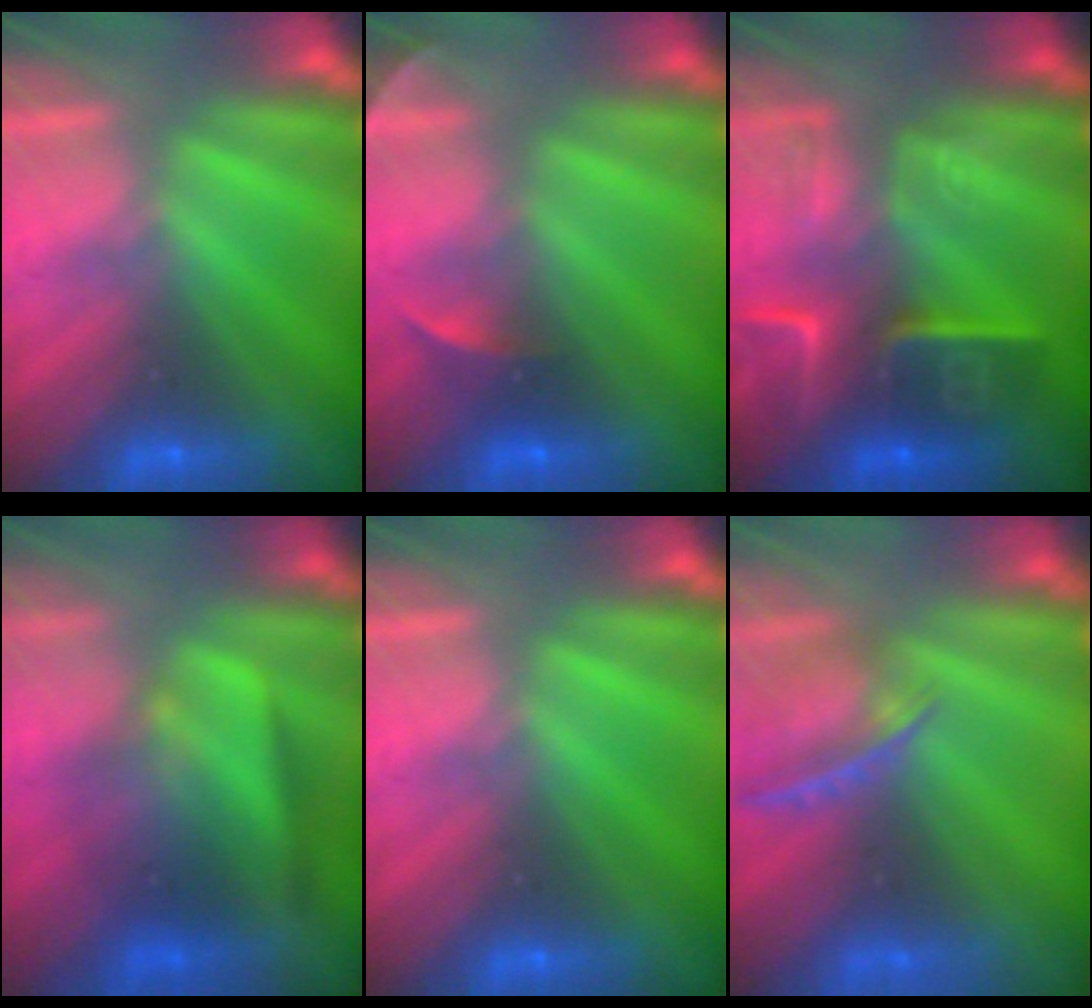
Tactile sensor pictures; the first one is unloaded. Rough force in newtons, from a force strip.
{"total": 2.3}
{"total": 6.3}
{"total": 3.5}
{"total": 0.0}
{"total": 5.9}